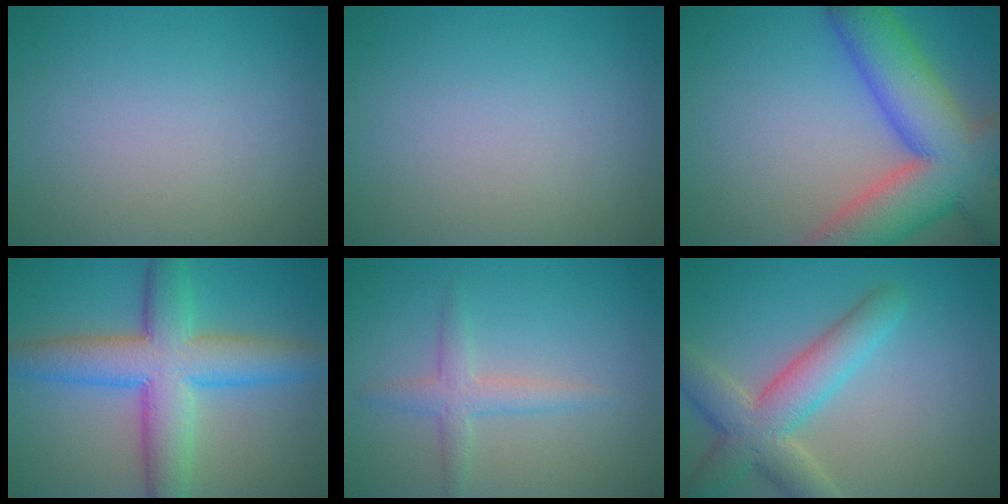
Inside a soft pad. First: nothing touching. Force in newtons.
{"total": 0.0}
{"total": 12.9, "press": 12.9, "slide": 1.0}
{"total": 8.9, "press": 8.9, "slide": 0.2}
{"total": 2.4, "press": 2.4, "slide": 0.0}
{"total": 6.1, "press": 6.1, "slide": 0.4}